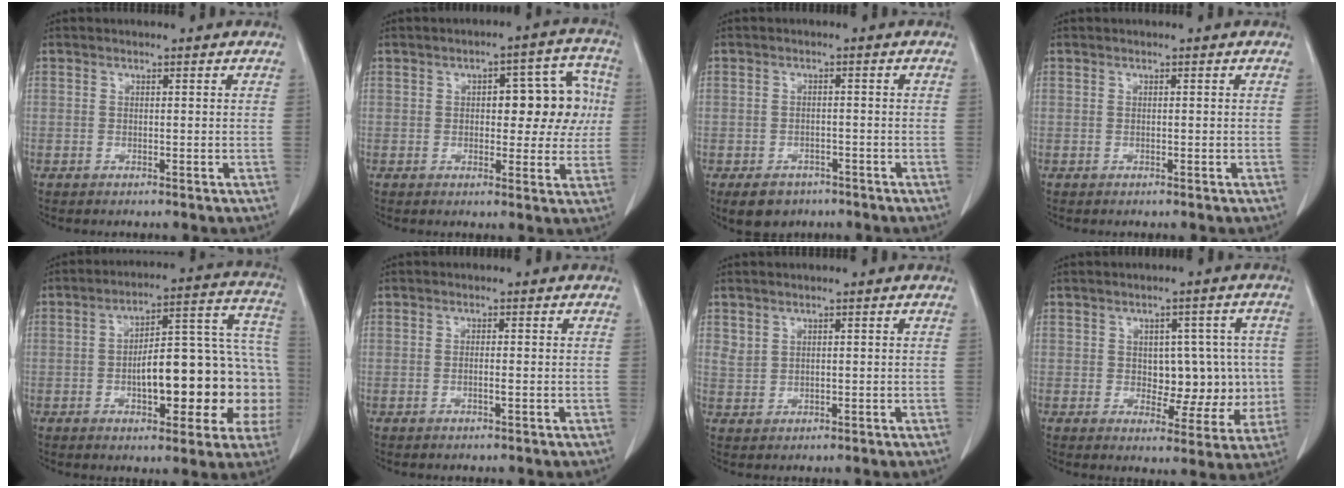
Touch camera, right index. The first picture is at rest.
{"total": 11.9, "force": [1.3, 5.3, 10.6], "torque": [-0.132, 0.042, 0.025]}
{"total": 7.2, "force": [-4.2, 5.2, 2.7], "torque": [-0.046, 0.006, -0.052]}
{"total": 0.0}
{"total": 21.1, "force": [-3.7, 7.3, 19.4], "torque": [-0.220, 0.054, -0.038]}
{"total": 1.5, "force": [-0.3, 0.5, 1.4], "torque": [-0.032, 0.000, -0.004]}
{"total": 2.5, "force": [1.1, 2.0, 0.9], "torque": [-0.022, 0.007, 0.032]}
{"total": 11.3, "force": [0.3, 7.0, 8.8], "torque": [-0.111, 0.029, 0.027]}